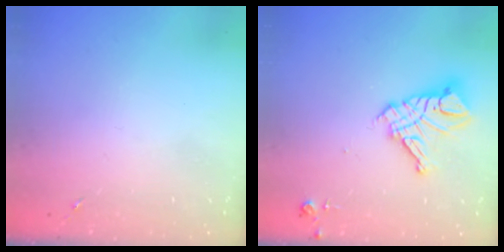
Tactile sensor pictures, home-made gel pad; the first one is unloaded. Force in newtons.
{"total": 14.0, "press": 13.9, "slide": 1.5}